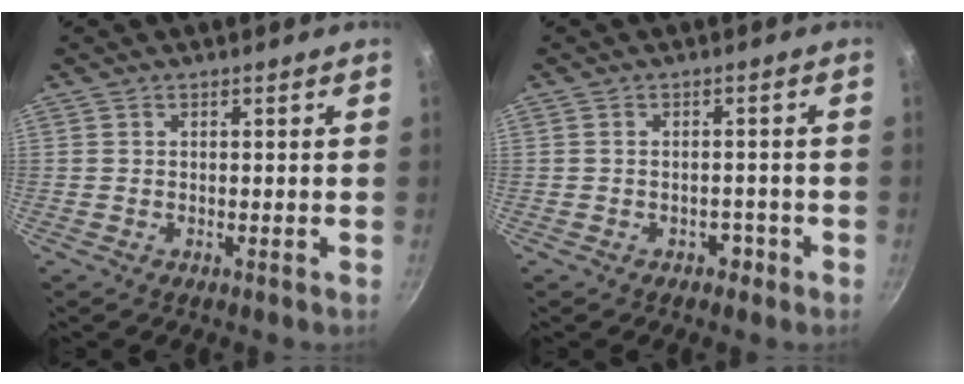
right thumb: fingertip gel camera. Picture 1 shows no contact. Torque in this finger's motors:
{"motor_torque": [-0.21, 0.11, -0.12, 0.03, 0.04]}